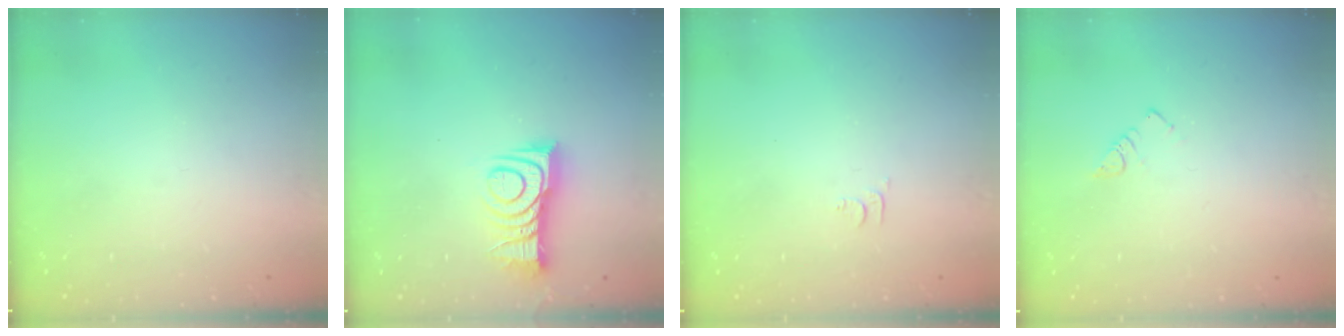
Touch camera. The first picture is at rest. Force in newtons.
{"total": 10.7, "press": 10.6, "slide": 0.4}
{"total": 4.6, "press": 4.6, "slide": 0.6}
{"total": 3.4, "press": 3.4, "slide": 0.5}